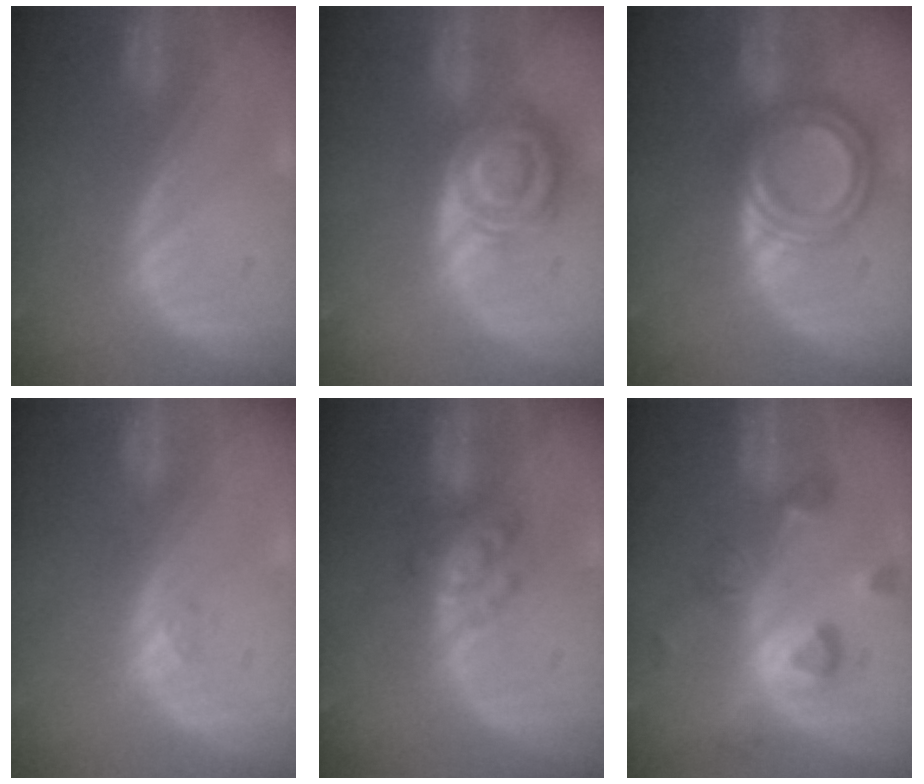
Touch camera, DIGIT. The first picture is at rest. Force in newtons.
{"total": 8.6, "press": 7.4, "slide": 4.3}
{"total": 7.7, "press": 7.7, "slide": 0.5}
{"total": 1.4, "press": 1.3, "slide": 0.6}
{"total": 5.4, "press": 5.0, "slide": 1.9}
{"total": 7.8, "press": 7.5, "slide": 2.0}